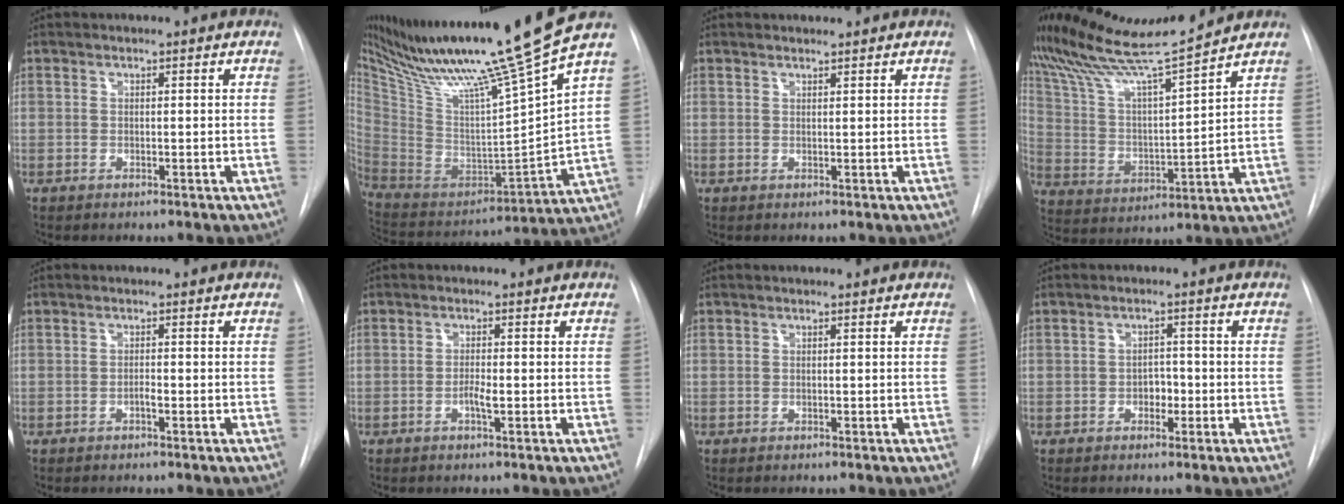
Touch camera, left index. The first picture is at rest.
{"total": 25.5, "force": [19.3, -1.7, 16.5], "torque": [-0.277, -0.044, 0.327]}
{"total": 0.9, "force": [0.9, 0.0, 0.1], "torque": [-0.004, 0.006, 0.018]}
{"total": 14.2, "force": [13.1, -1.8, 5.0], "torque": [-0.107, -0.013, 0.238]}
{"total": 1.0, "force": [-0.7, 0.2, 0.6], "torque": [-0.010, -0.001, -0.016]}
{"total": 1.7, "force": [-0.9, 0.2, 1.5], "torque": [-0.028, -0.002, -0.019]}
{"total": 0.0}
{"total": 2.3, "force": [-1.1, 1.6, 1.4], "torque": [-0.014, 0.005, -0.018]}